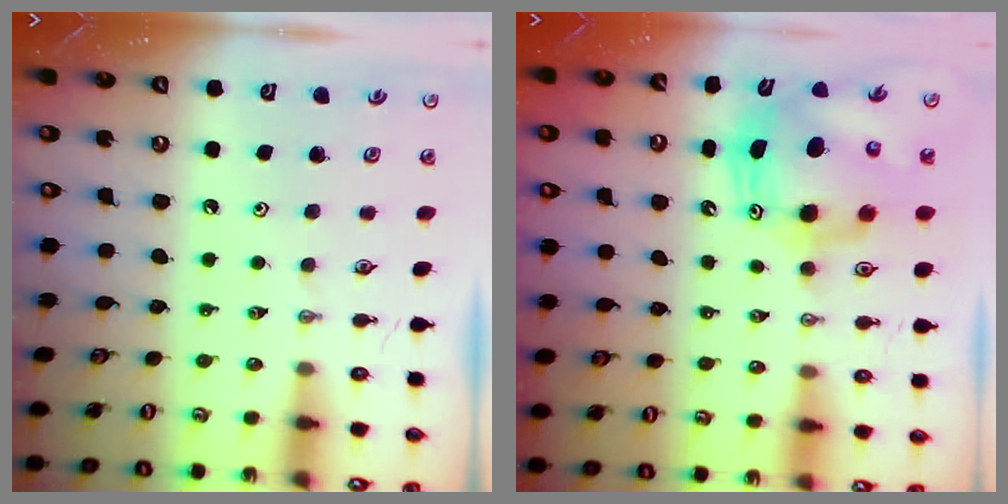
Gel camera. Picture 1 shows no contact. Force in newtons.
{"total": 11.1, "press": 10.9, "slide": 2.0}